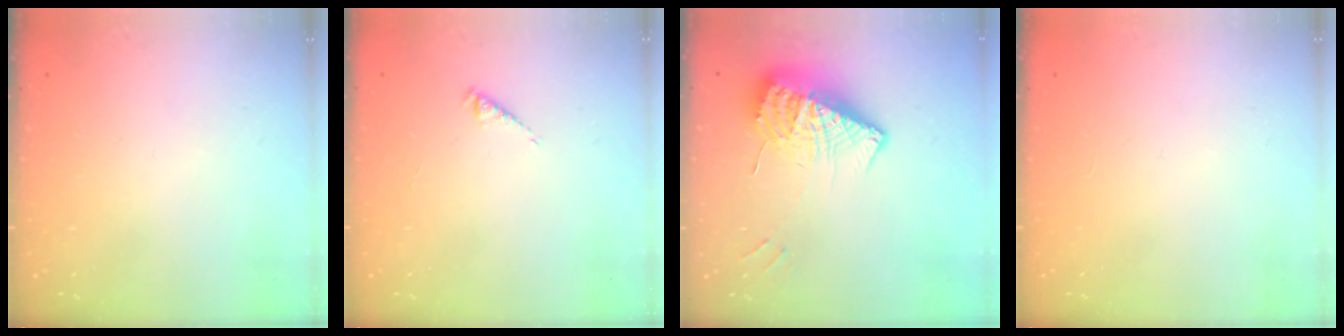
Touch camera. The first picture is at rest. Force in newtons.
{"total": 1.6, "press": 1.6, "slide": 0.3}
{"total": 13.2, "press": 13.1, "slide": 1.9}
{"total": 0.0}